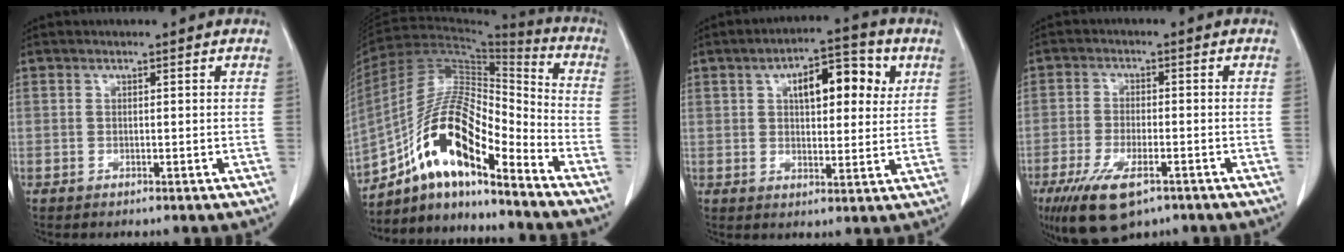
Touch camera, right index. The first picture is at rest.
{"total": 16.0, "force": [-10.0, 3.8, 11.9], "torque": [-0.224, 0.028, -0.176]}
{"total": 10.2, "force": [3.6, 4.3, 8.6], "torque": [-0.123, 0.021, 0.052]}
{"total": 10.0, "force": [-6.0, 3.5, 7.2], "torque": [-0.134, -0.019, -0.098]}